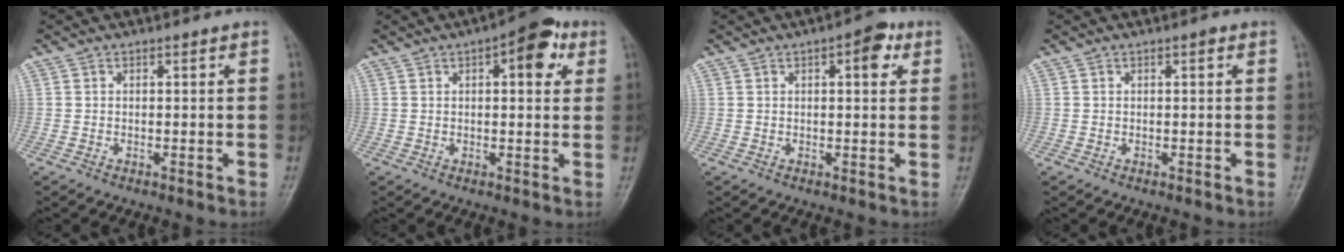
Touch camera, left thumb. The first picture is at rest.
{"total": 8.5, "force": [3.4, 3.6, 7.0], "torque": [-0.068, 0.003, 0.037]}
{"total": 5.1, "force": [2.1, 2.1, 4.1], "torque": [-0.041, 0.000, 0.020]}
{"total": 0.8, "force": [0.3, 0.3, 0.7], "torque": [-0.010, 0.002, 0.002]}